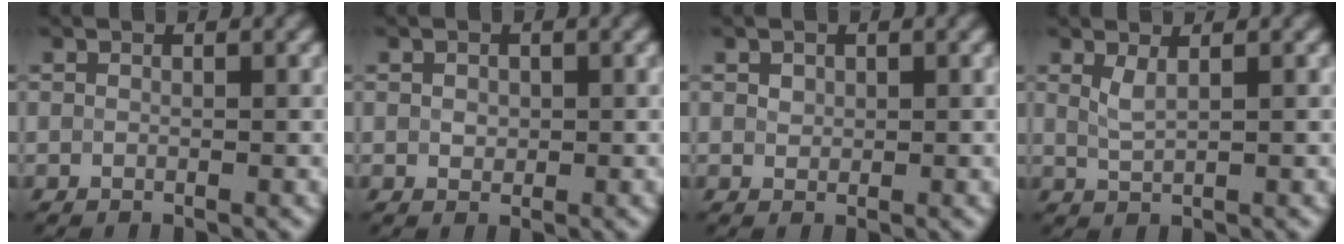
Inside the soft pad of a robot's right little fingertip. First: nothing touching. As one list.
[{"total": 0.9, "force": [0.2, 0.8, 0.5], "torque": [-0.011, 0.003, 0.002]}, {"total": 0.8, "force": [0.4, 0.6, 0.3], "torque": [-0.006, 0.002, 0.007]}, {"total": 1.5, "force": [0.9, 0.2, 1.1], "torque": [-0.032, 0.001, 0.022]}]